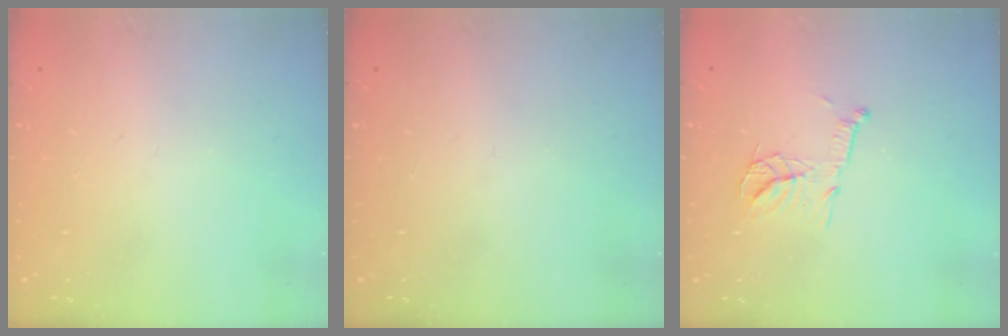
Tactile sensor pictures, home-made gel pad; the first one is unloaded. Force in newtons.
{"total": 0.0}
{"total": 11.7, "press": 11.7, "slide": 0.7}